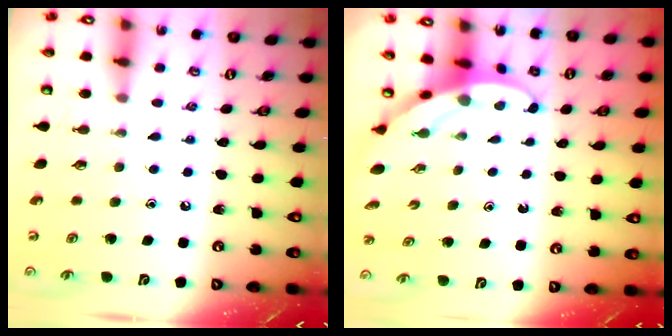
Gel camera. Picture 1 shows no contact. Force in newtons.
{"total": 3.8, "press": 3.8, "slide": 0.1}